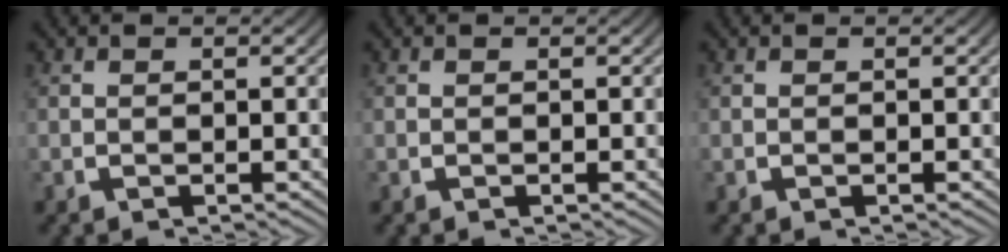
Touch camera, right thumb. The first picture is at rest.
{"total": 0.0}
{"total": 0.0}